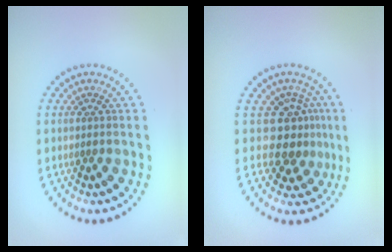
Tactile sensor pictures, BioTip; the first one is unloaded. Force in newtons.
{"total": 3.3, "press": 2.5, "slide": 2.2}